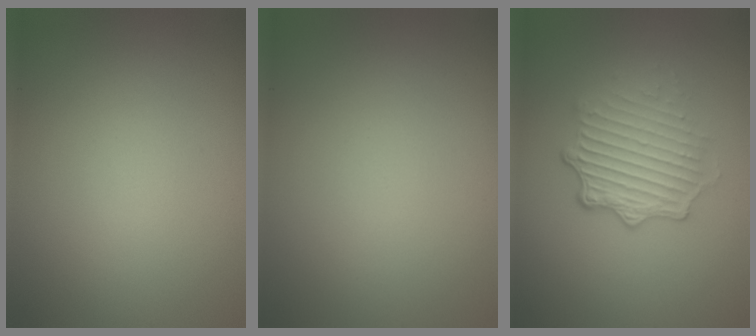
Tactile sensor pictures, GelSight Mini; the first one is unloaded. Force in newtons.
{"total": 0.0}
{"total": 4.8, "press": 3.3, "slide": 3.4}